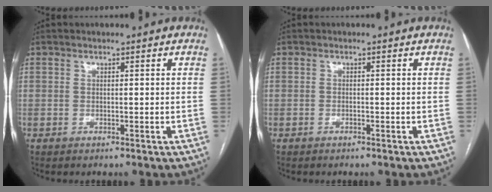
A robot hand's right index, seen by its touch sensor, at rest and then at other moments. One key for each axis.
{"total": 0.0}